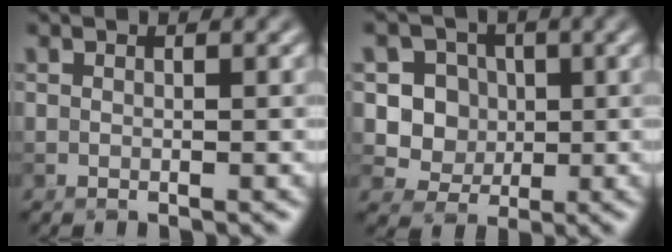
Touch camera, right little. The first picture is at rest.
{"total": 5.9, "force": [1.0, 5.5, 1.9], "torque": [-0.027, 0.009, 0.015]}